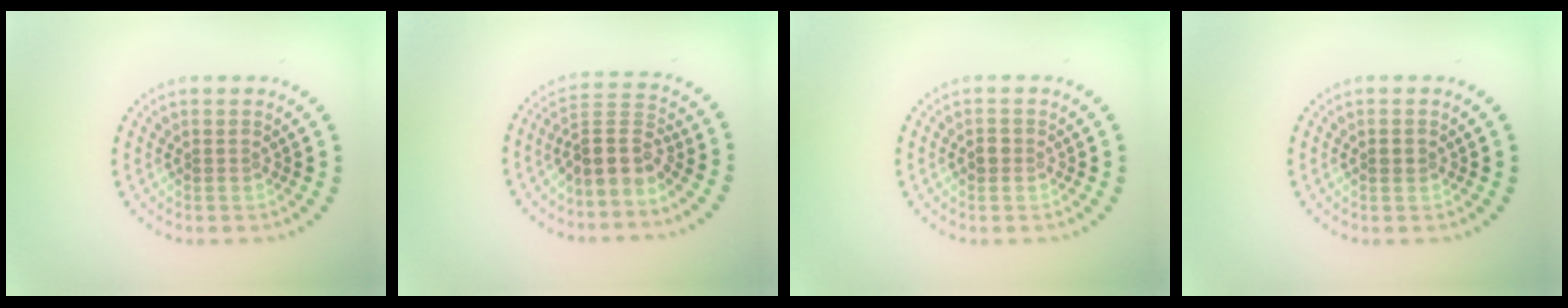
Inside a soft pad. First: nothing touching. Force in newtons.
{"total": 3.9, "press": 3.2, "slide": 2.1}
{"total": 1.1, "press": 1.0, "slide": 0.2}
{"total": 1.1, "press": 1.0, "slide": 0.2}